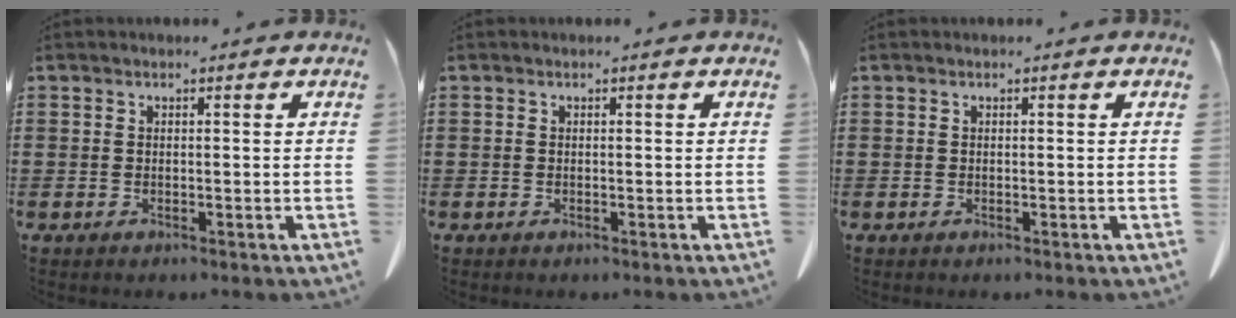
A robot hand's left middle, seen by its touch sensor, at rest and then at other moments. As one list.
[{"total": 0.0}, {"total": 0.0}]